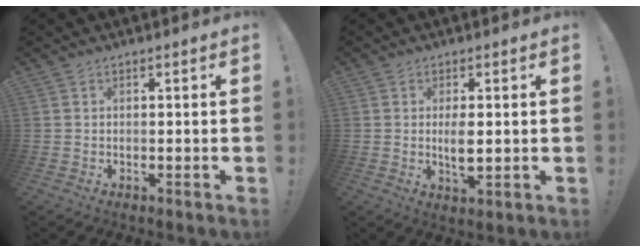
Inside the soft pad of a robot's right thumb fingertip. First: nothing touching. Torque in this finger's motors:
{"motor_torque": [0.74, 0.56, 0.45, -0.13, 0.10]}